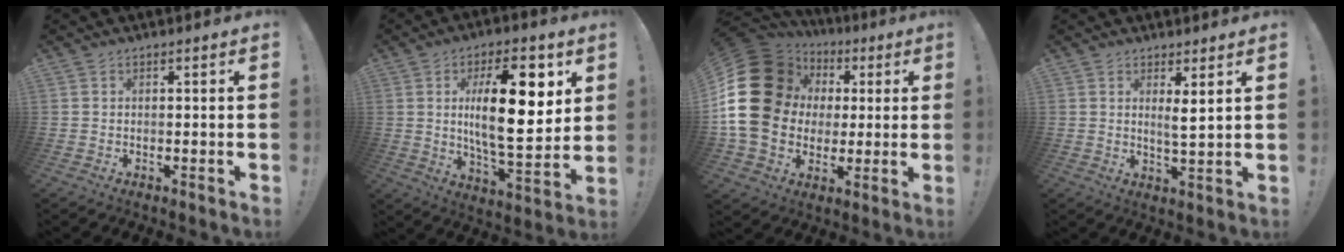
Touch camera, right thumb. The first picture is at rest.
{"total": 20.5, "force": [4.7, 7.8, 18.4], "torque": [-0.297, -0.015, 0.059]}
{"total": 24.3, "force": [2.4, 20.0, 13.7], "torque": [-0.256, 0.001, 0.078]}
{"total": 3.8, "force": [2.1, 0.1, 3.1], "torque": [-0.043, -0.020, 0.031]}